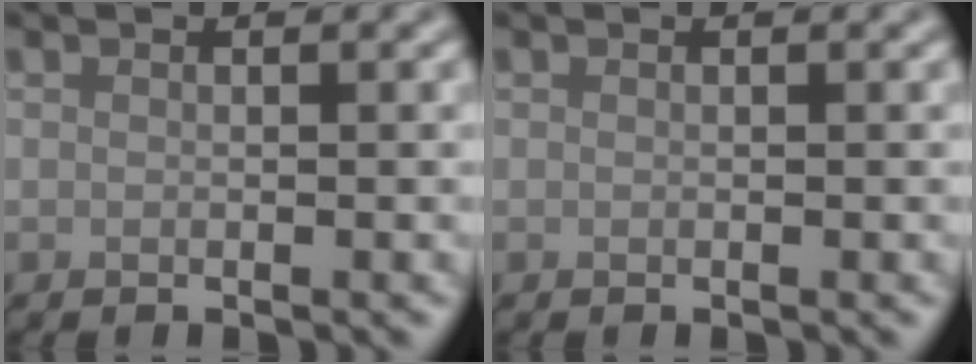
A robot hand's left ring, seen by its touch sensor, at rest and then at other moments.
{"total": 0.0}